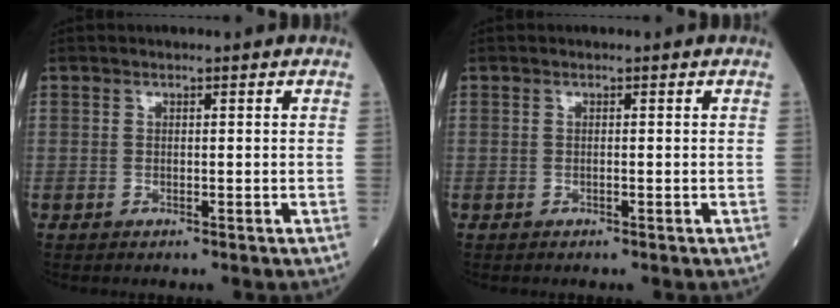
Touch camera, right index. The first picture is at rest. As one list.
[{"total": 0.0}]